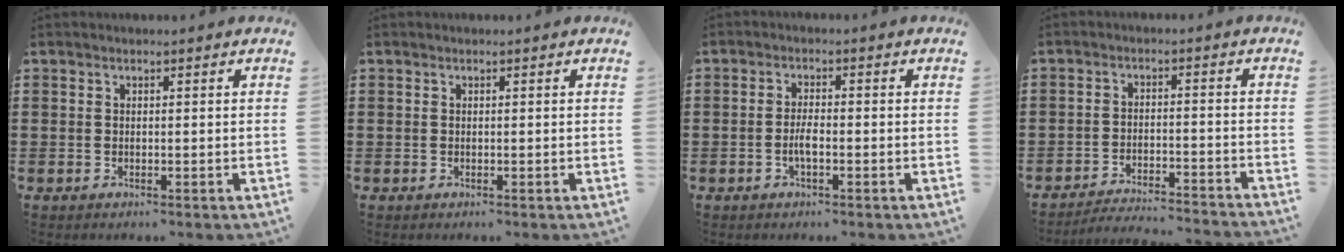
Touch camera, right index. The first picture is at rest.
{"total": 0.0}
{"total": 2.7, "force": [-0.8, 0.7, 2.5], "torque": [-0.059, -0.004, -0.018]}
{"total": 3.4, "force": [-3.4, -0.1, 0.7], "torque": [-0.017, 0.000, -0.071]}